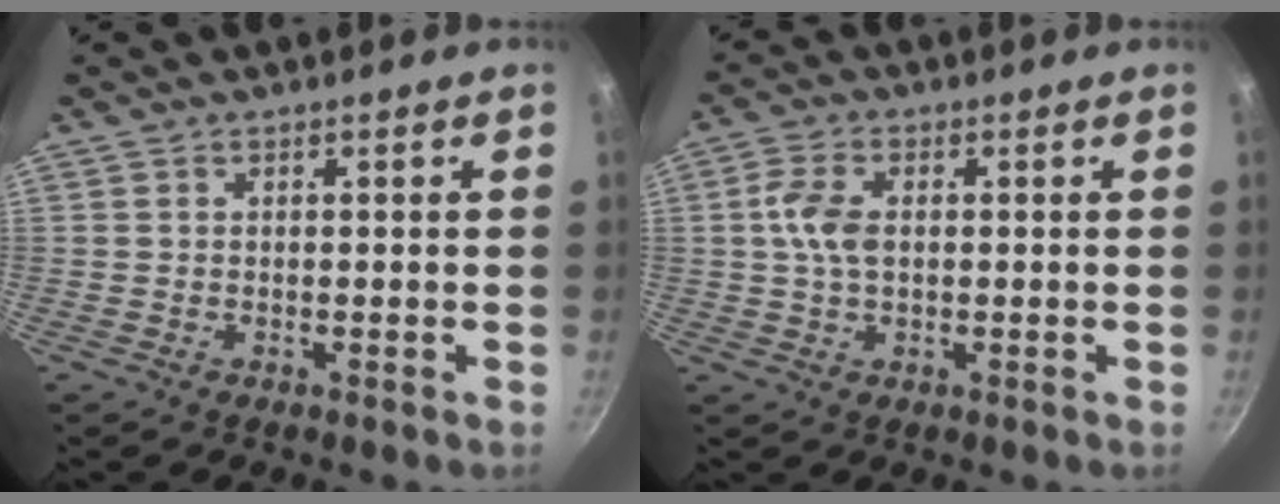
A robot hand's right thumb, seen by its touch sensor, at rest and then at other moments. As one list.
[{"total": 5.9, "force": [0.5, 3.5, 4.7], "torque": [-0.093, 0.010, 0.006]}]